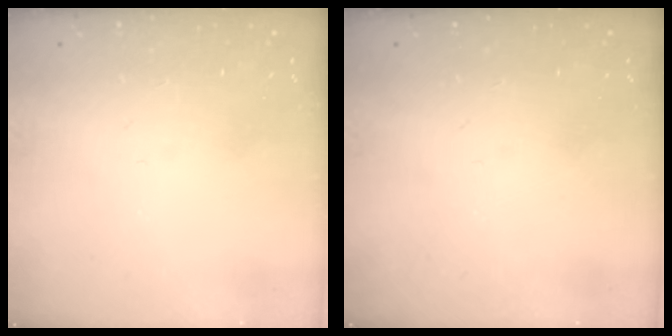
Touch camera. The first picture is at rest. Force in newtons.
{"total": 0.0}